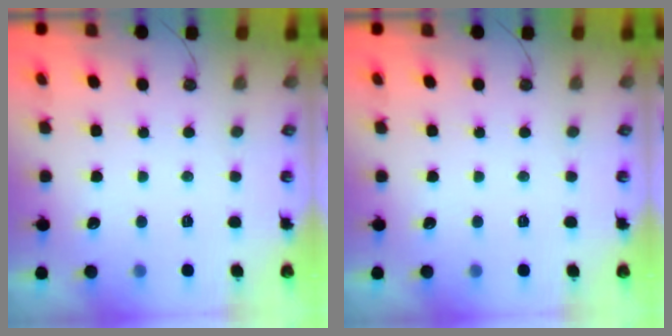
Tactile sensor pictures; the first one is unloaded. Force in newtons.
{"total": 0.0}